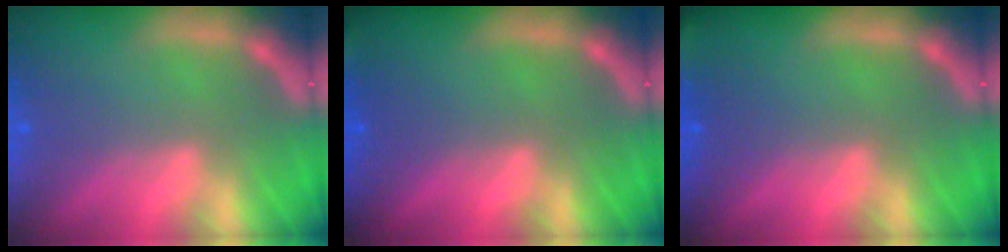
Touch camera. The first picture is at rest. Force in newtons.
{"total": 0.9}
{"total": 1.9}